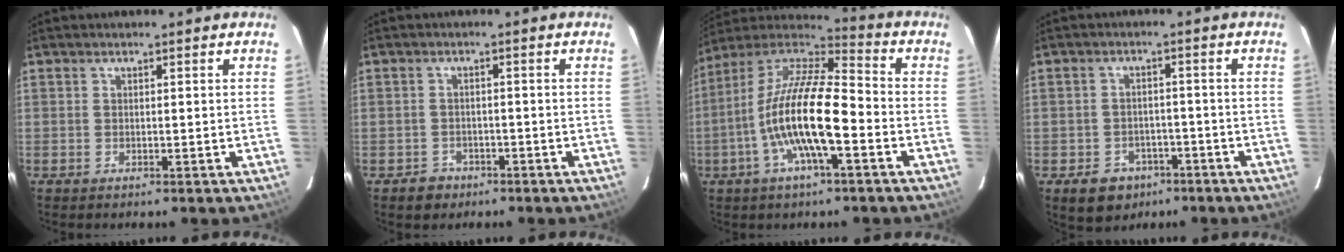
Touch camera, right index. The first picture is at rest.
{"total": 3.6, "force": [-2.0, 3.0, 0.2], "torque": [-0.012, 0.013, -0.028]}
{"total": 17.3, "force": [-5.1, 4.4, 15.9], "torque": [-0.299, -0.008, -0.104]}
{"total": 7.8, "force": [-4.3, 6.1, 2.2], "torque": [-0.057, 0.021, -0.044]}